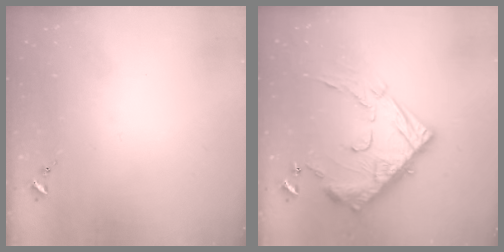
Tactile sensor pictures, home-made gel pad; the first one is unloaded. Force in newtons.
{"total": 20.3, "press": 20.3, "slide": 1.1}